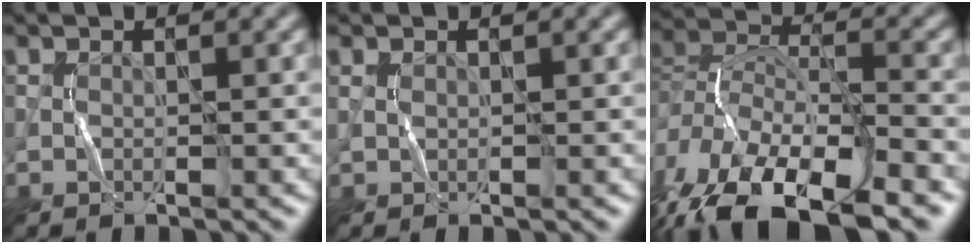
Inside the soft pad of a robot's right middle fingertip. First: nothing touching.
{"total": 0.9, "force": [0.3, 0.5, 0.6], "torque": [-0.017, 0.004, 0.006]}
{"total": 14.2, "force": [-8.8, 6.2, 9.2], "torque": [-0.200, -0.016, -0.145]}